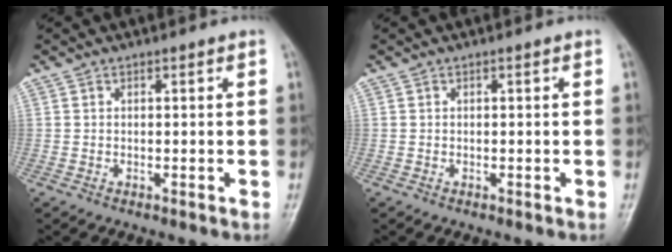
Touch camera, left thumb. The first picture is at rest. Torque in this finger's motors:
{"motor_torque": [0.00, 0.00, 0.00, 0.00, 0.00]}